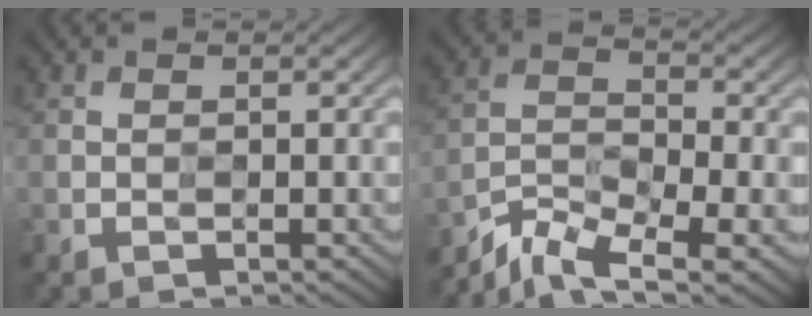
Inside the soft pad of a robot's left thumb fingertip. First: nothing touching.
{"total": 7.7, "force": [-5.6, 2.2, 4.8], "torque": [-0.099, -0.013, -0.113]}